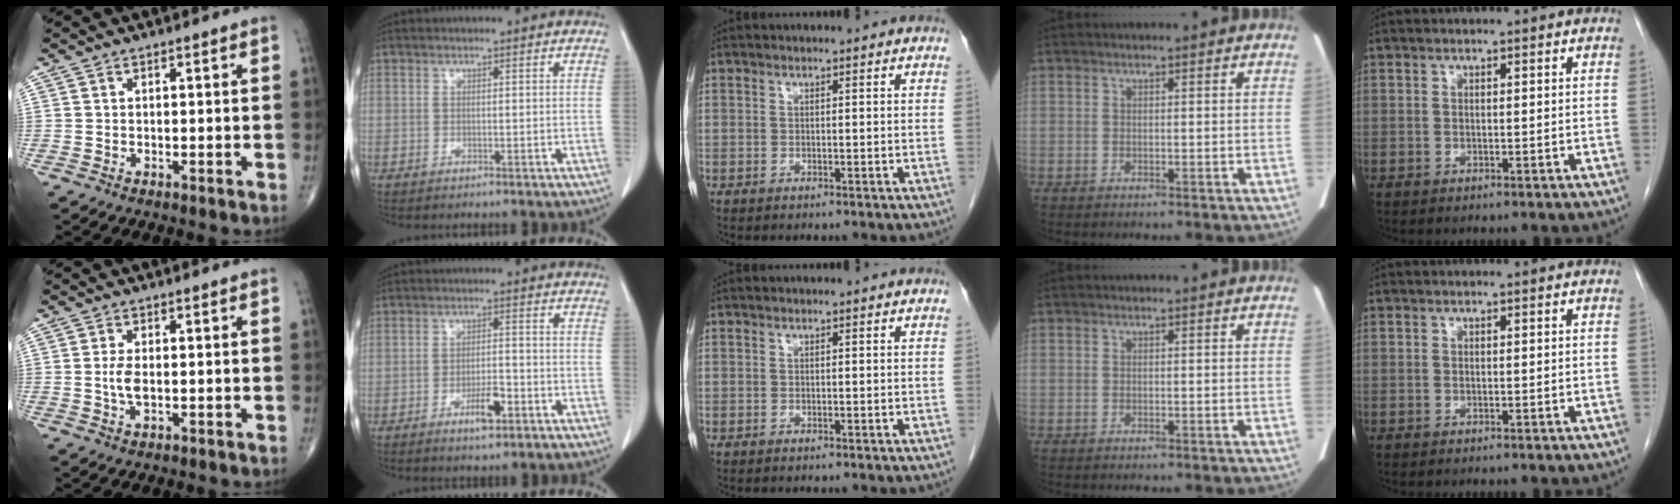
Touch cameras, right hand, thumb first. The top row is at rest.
{"thumb": {"total": 3.0, "force": [-0.1, 1.4, 2.7], "torque": [-0.057, -0.001, -0.003]}, "index": {"total": 4.4, "force": [-2.4, 1.2, 3.5], "torque": [-0.061, 0.001, -0.038]}}